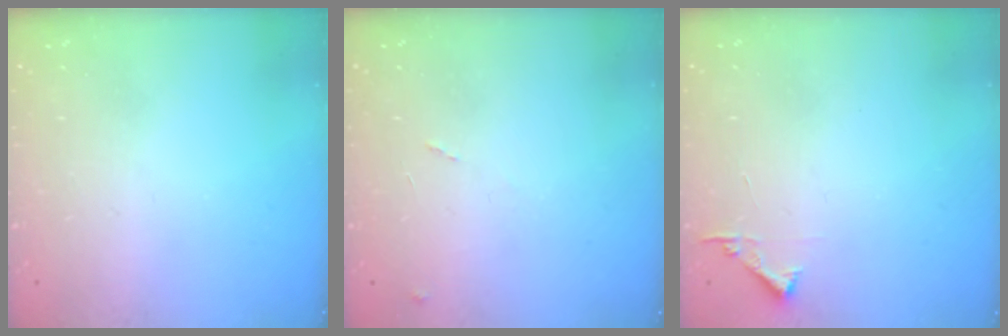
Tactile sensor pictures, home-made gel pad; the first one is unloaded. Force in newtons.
{"total": 6.8, "press": 6.8, "slide": 0.6}
{"total": 4.4, "press": 4.4, "slide": 0.4}